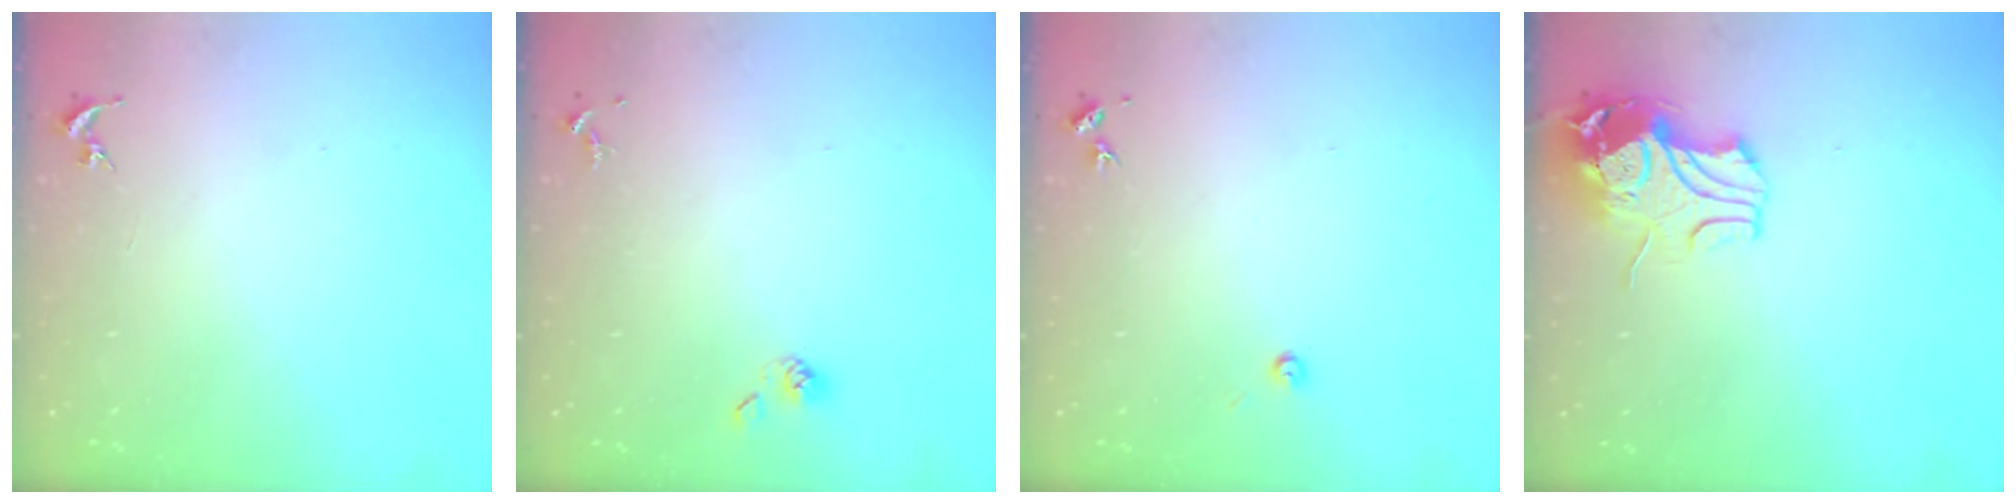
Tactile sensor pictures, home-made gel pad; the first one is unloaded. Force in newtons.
{"total": 4.2, "press": 4.0, "slide": 1.1}
{"total": 2.7, "press": 2.7, "slide": 0.2}
{"total": 11.3, "press": 11.2, "slide": 1.6}